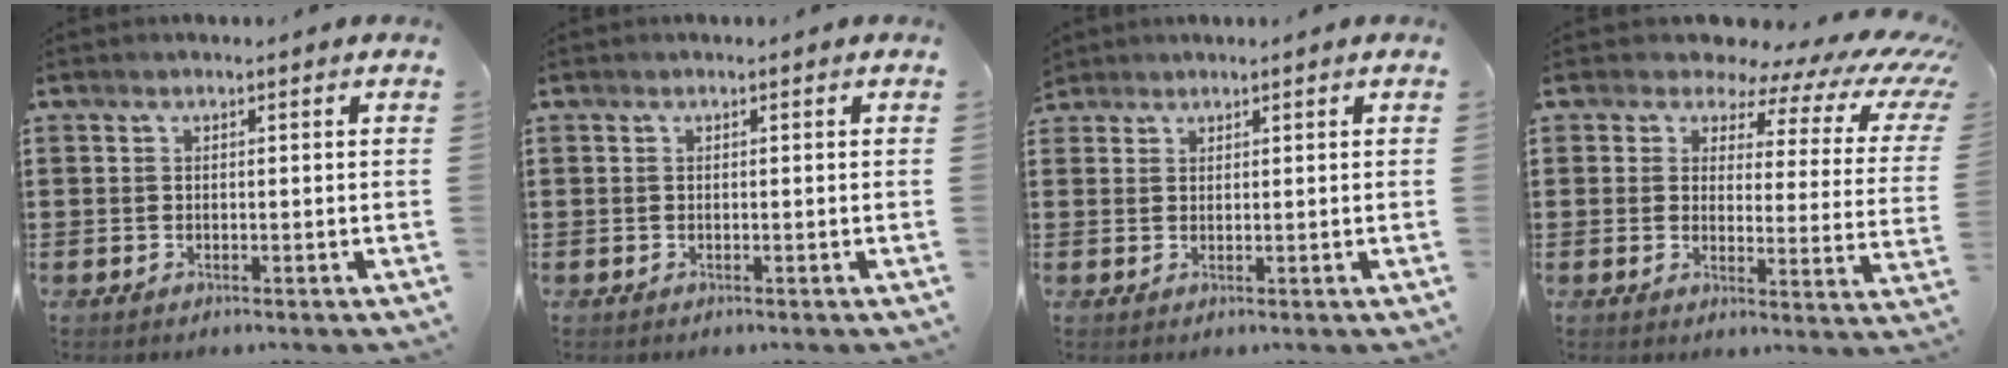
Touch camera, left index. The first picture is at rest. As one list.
[{"total": 0.0}, {"total": 1.5, "force": [1.4, 0.5, 0.0], "torque": [-0.003, 0.003, 0.028]}, {"total": 6.3, "force": [5.1, 2.4, 2.9], "torque": [-0.069, -0.031, 0.082]}]